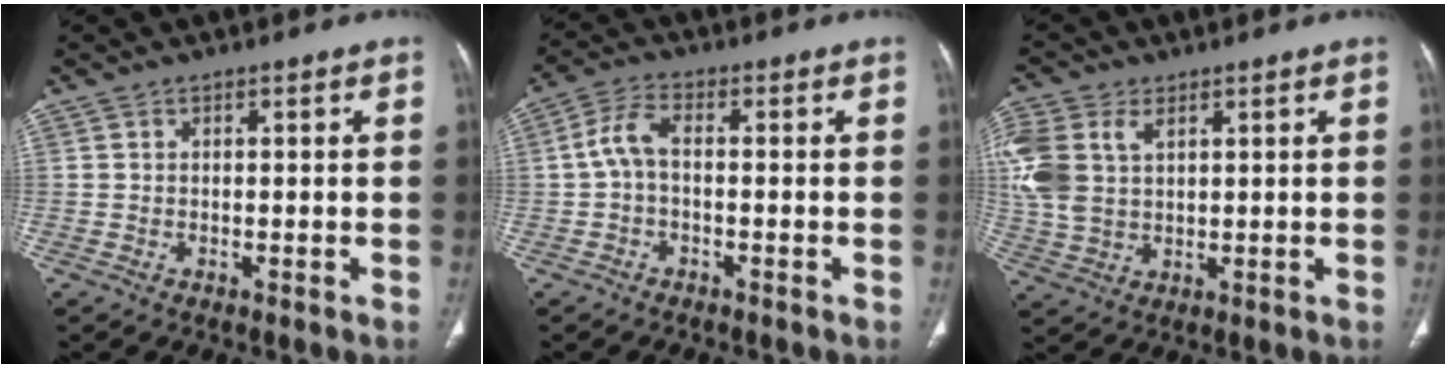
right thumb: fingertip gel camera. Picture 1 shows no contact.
{"total": 4.9, "force": [-0.5, 2.4, 4.2], "torque": [-0.089, 0.017, -0.018]}
{"total": 12.1, "force": [3.9, 8.0, 8.1], "torque": [-0.206, 0.003, 0.084]}